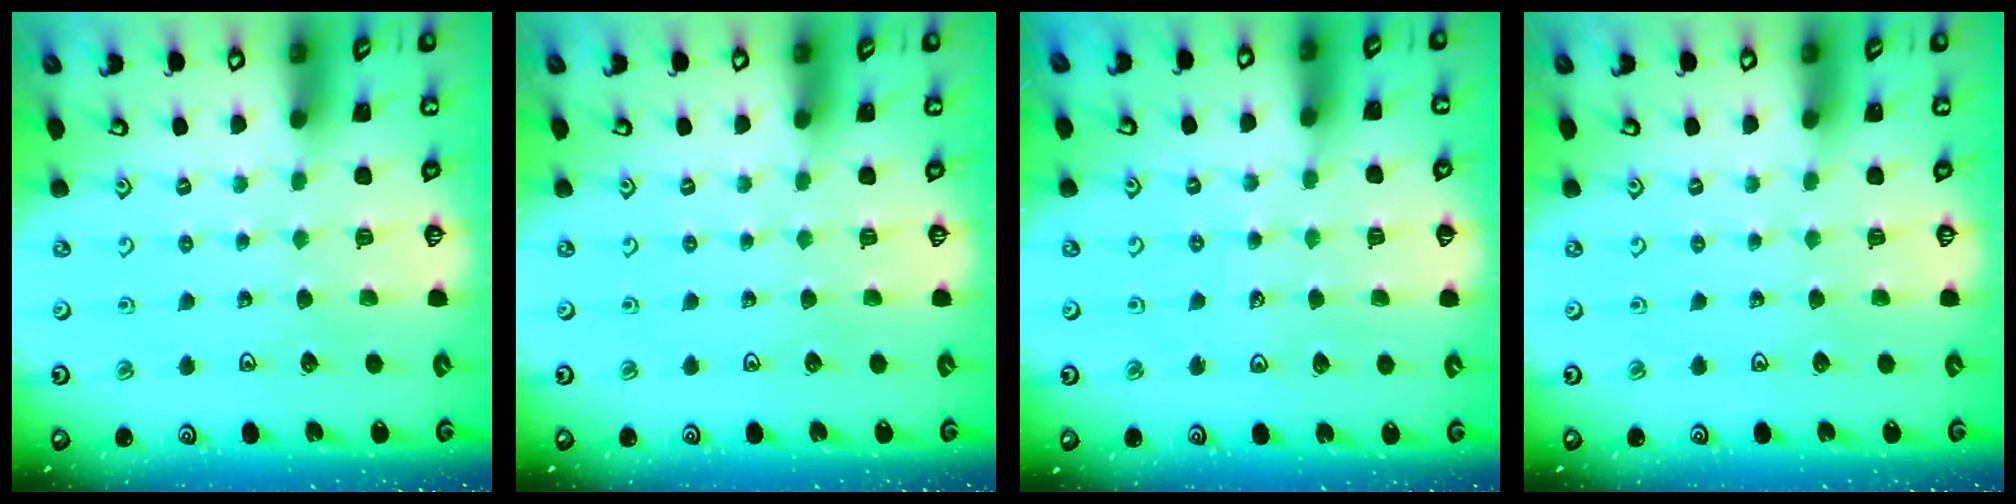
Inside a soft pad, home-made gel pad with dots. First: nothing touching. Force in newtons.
{"total": 0.0}
{"total": 3.2, "press": 3.0, "slide": 1.3}
{"total": 0.0}